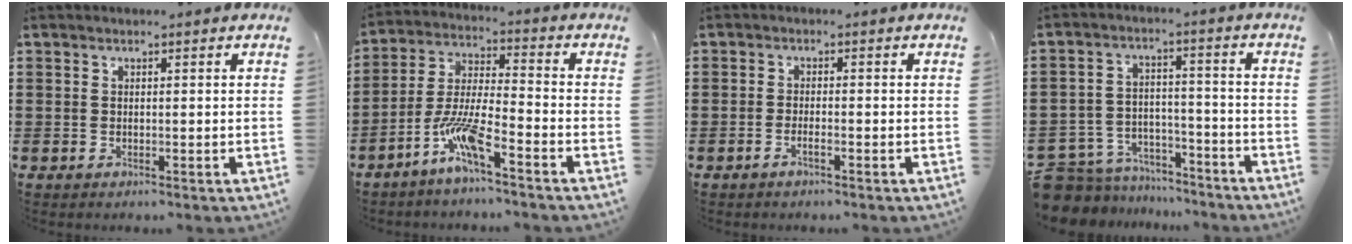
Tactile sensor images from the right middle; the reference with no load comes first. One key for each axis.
{"total": 8.2, "fx": -5.3, "fy": 1.0, "fz": 6.2, "tx": -0.140, "ty": -0.012, "tz": -0.104}
{"total": 1.4, "fx": -0.9, "fy": 0.2, "fz": 1.1, "tx": -0.019, "ty": -0.002, "tz": -0.017}
{"total": 6.5, "fx": -6.0, "fy": 2.4, "fz": 0.7, "tx": -0.034, "ty": 0.010, "tz": -0.123}